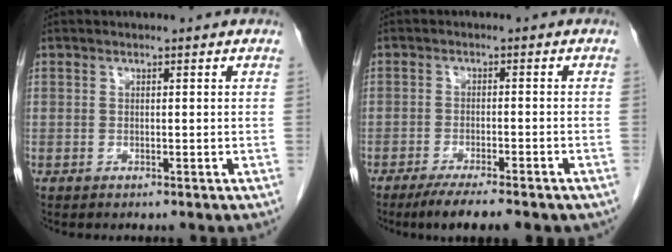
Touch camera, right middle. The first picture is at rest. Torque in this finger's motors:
{"motor_torque": [1.11, -1.03, 0.14, 0.07]}